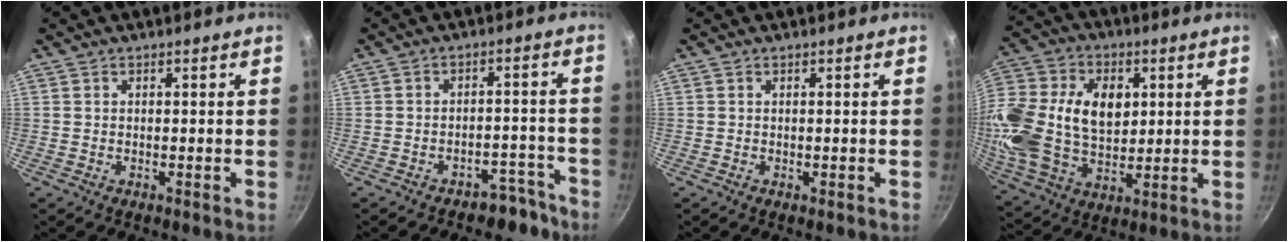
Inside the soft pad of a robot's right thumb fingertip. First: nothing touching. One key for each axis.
{"total": 6.0, "fx": -4.8, "fy": 3.3, "fz": 1.5, "tx": 0.031, "ty": 0.072, "tz": -0.049}
{"total": 0.0}
{"total": 24.2, "fx": 3.9, "fy": 16.6, "fz": 17.2, "tx": -0.356, "ty": 0.016, "tz": 0.071}